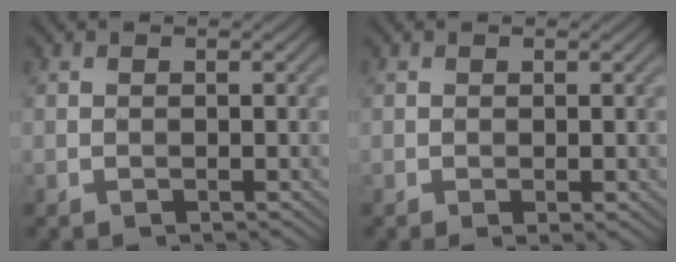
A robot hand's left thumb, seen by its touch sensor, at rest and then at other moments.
{"total": 0.9, "force": [0.1, 0.3, 0.8], "torque": [-0.020, -0.002, 0.003]}